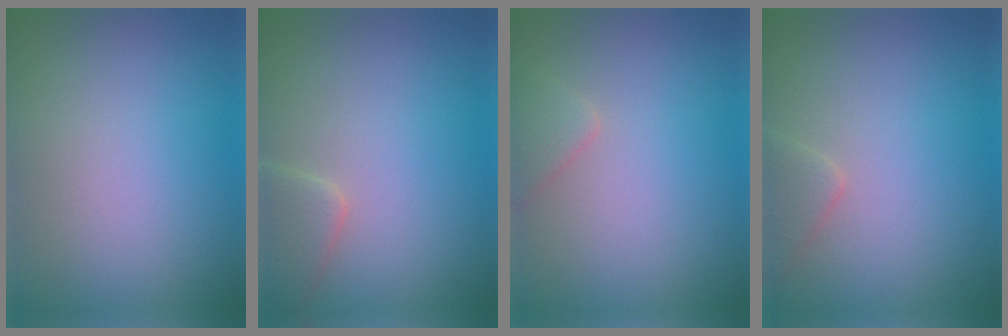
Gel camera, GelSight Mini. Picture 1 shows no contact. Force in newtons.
{"total": 3.0, "press": 3.0, "slide": 0.2}
{"total": 1.7, "press": 1.7, "slide": 0.1}
{"total": 1.9, "press": 1.9, "slide": 0.1}